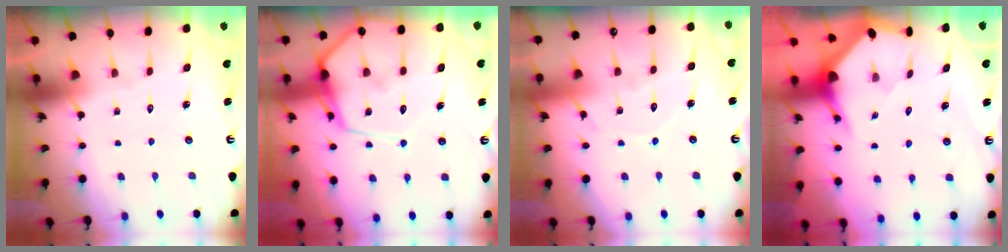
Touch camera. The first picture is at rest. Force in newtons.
{"total": 14.5, "press": 14.4, "slide": 1.6}
{"total": 7.4, "press": 7.4, "slide": 0.8}
{"total": 3.4, "press": 3.4, "slide": 0.2}